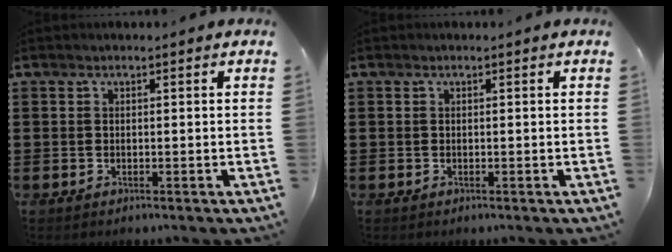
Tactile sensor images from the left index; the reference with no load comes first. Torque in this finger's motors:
{"motor_torque": [0.00, 0.00, -0.02, -0.01]}